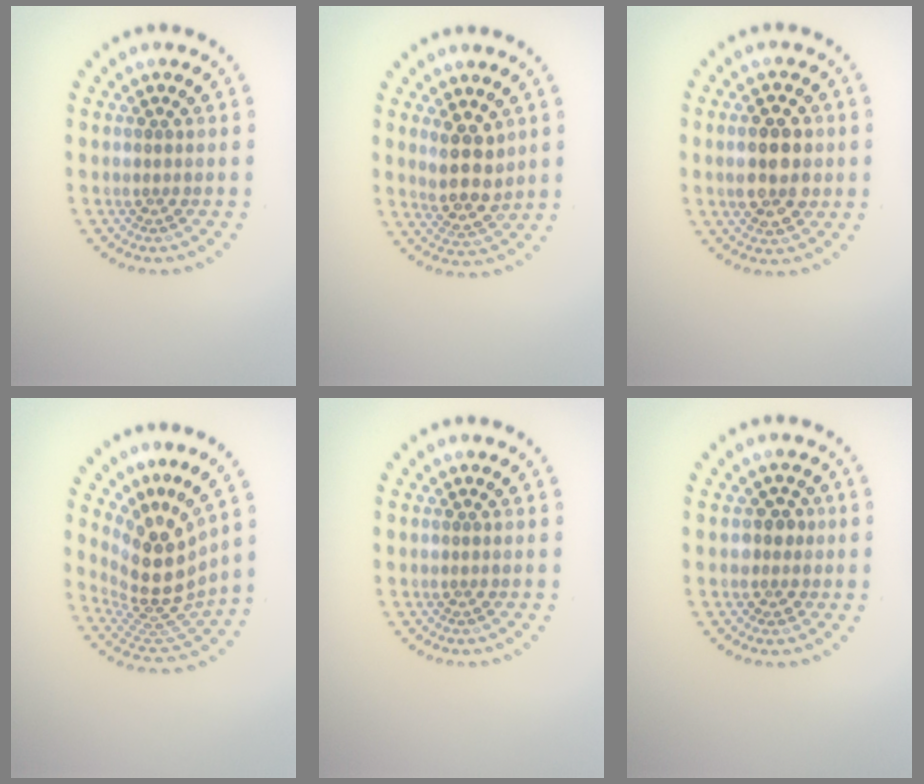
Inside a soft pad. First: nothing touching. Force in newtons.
{"total": 3.7, "press": 3.4, "slide": 1.4}
{"total": 4.7, "press": 4.7, "slide": 0.1}
{"total": 5.3, "press": 3.9, "slide": 3.7}
{"total": 0.0}
{"total": 1.8, "press": 1.6, "slide": 1.0}